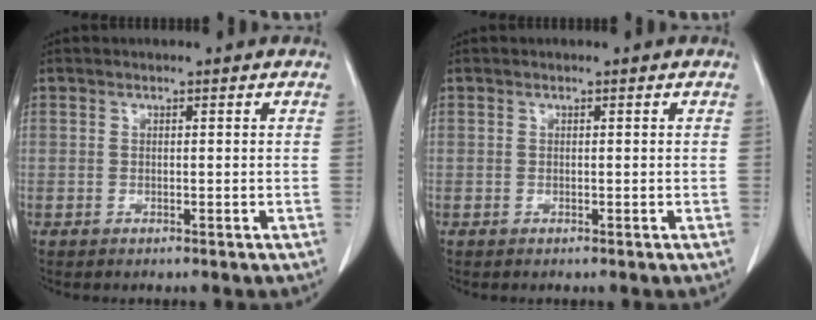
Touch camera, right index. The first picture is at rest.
{"total": 0.0}